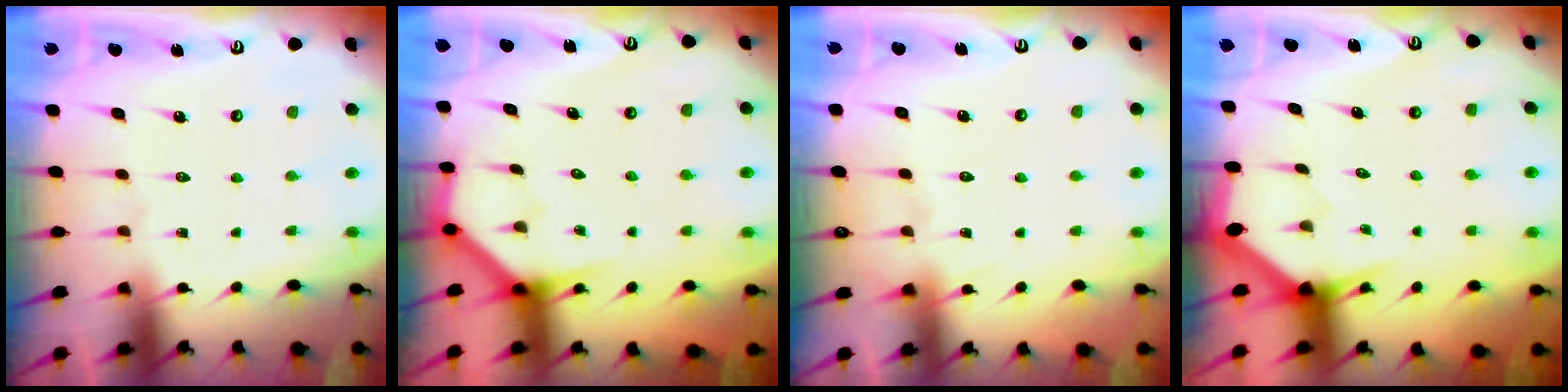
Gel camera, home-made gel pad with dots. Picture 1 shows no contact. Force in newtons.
{"total": 3.8, "press": 3.8, "slide": 0.2}
{"total": 4.7, "press": 4.7, "slide": 0.5}
{"total": 3.1, "press": 3.1, "slide": 0.0}